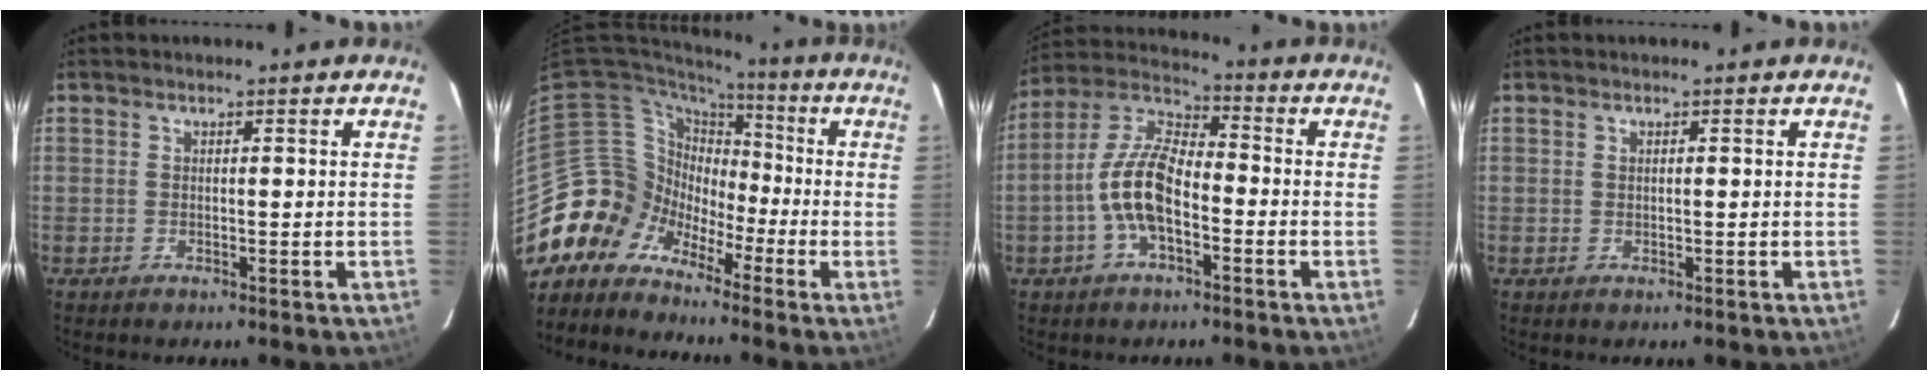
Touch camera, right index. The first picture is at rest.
{"total": 8.5, "force": [-5.4, 6.6, -0.7], "torque": [0.003, 0.048, -0.127]}
{"total": 11.5, "force": [-3.4, 5.0, 9.7], "torque": [-0.208, 0.013, -0.068]}
{"total": 0.0}